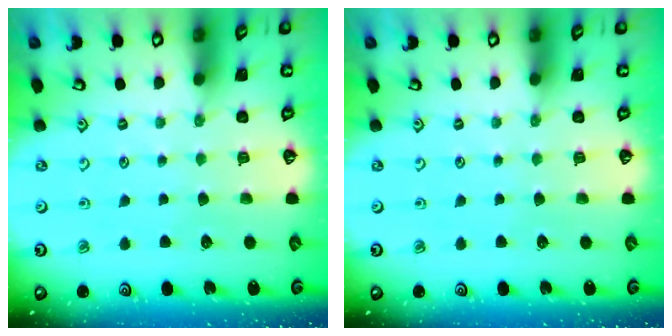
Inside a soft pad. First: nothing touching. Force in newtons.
{"total": 0.0}